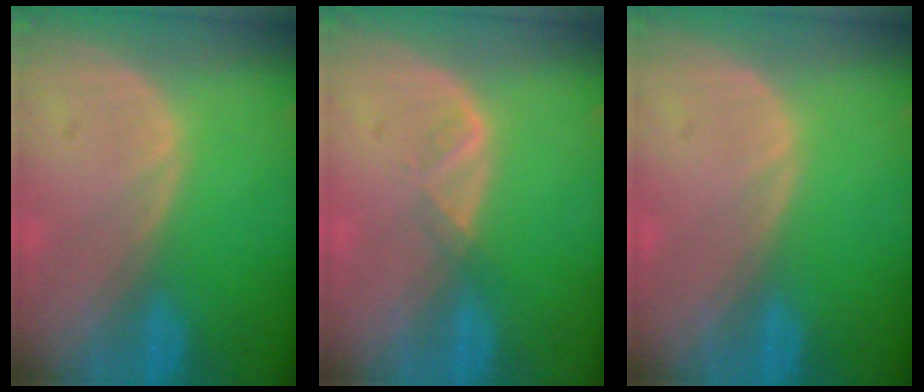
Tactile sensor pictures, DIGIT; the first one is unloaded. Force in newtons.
{"total": 1.6, "press": 1.5, "slide": 0.7}
{"total": 0.0}